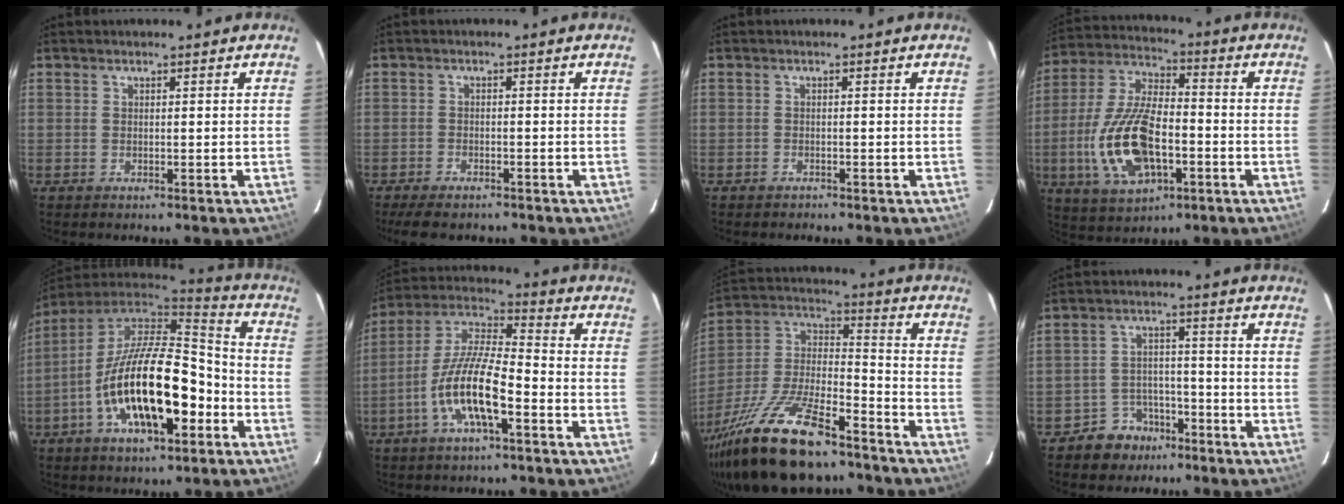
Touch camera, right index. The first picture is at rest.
{"total": 6.7, "force": [-5.5, 2.3, 3.0], "torque": [-0.078, -0.016, -0.090]}
{"total": 1.1, "force": [-0.9, 0.5, -0.1], "torque": [-0.002, 0.004, -0.015]}
{"total": 17.6, "force": [-4.8, 8.3, 14.8], "torque": [-0.319, -0.002, -0.081]}
{"total": 22.2, "force": [-7.7, 9.0, 18.7], "torque": [-0.346, -0.009, -0.132]}
{"total": 13.6, "force": [-5.6, 3.4, 11.9], "torque": [-0.243, -0.001, -0.111]}
{"total": 26.9, "force": [-19.1, 9.0, 16.7], "torque": [-0.342, -0.023, -0.321]}
{"total": 7.2, "force": [-5.1, 5.0, 1.0], "torque": [-0.033, 0.027, -0.072]}